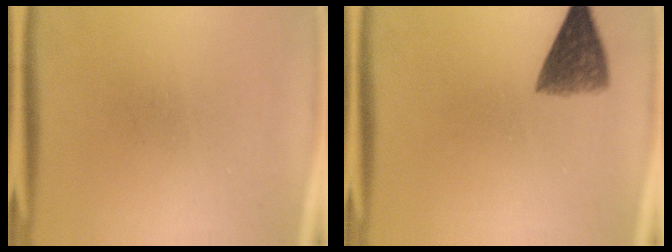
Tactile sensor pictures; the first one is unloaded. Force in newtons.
{"total": 6.3}